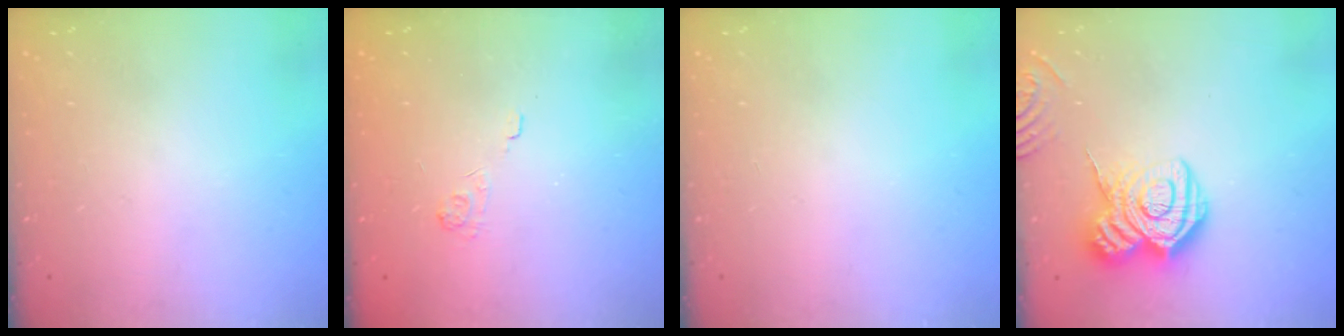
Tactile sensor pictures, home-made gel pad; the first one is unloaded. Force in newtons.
{"total": 2.1, "press": 1.5, "slide": 1.4}
{"total": 0.0}
{"total": 14.7, "press": 14.6, "slide": 1.0}